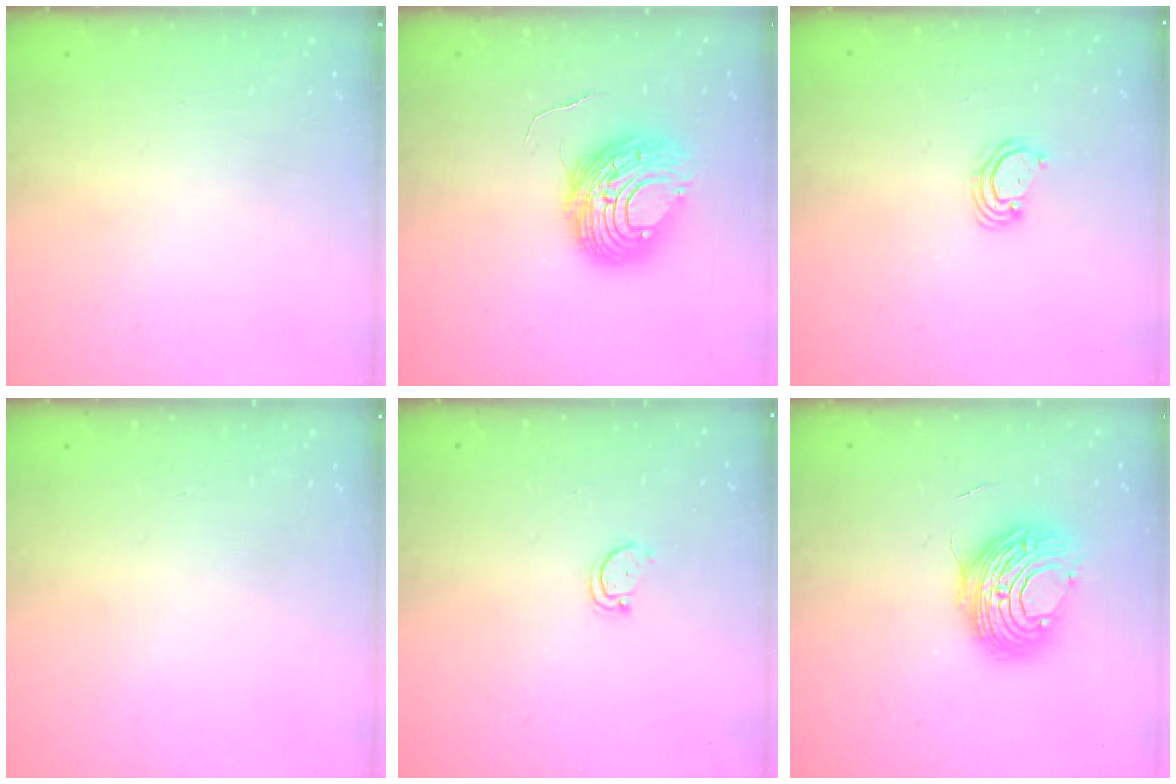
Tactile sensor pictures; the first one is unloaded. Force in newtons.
{"total": 10.7, "press": 10.6, "slide": 1.2}
{"total": 3.8, "press": 3.8, "slide": 0.4}
{"total": 0.0}
{"total": 2.9, "press": 2.9, "slide": 0.4}
{"total": 11.0, "press": 11.0, "slide": 0.6}